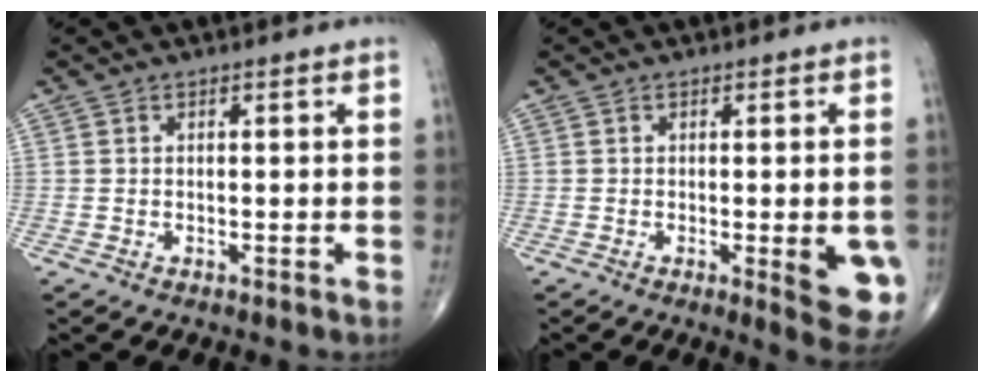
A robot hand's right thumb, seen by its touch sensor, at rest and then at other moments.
{"total": 8.7, "force": [-2.0, 2.5, 8.1], "torque": [-0.079, -0.014, -0.019]}